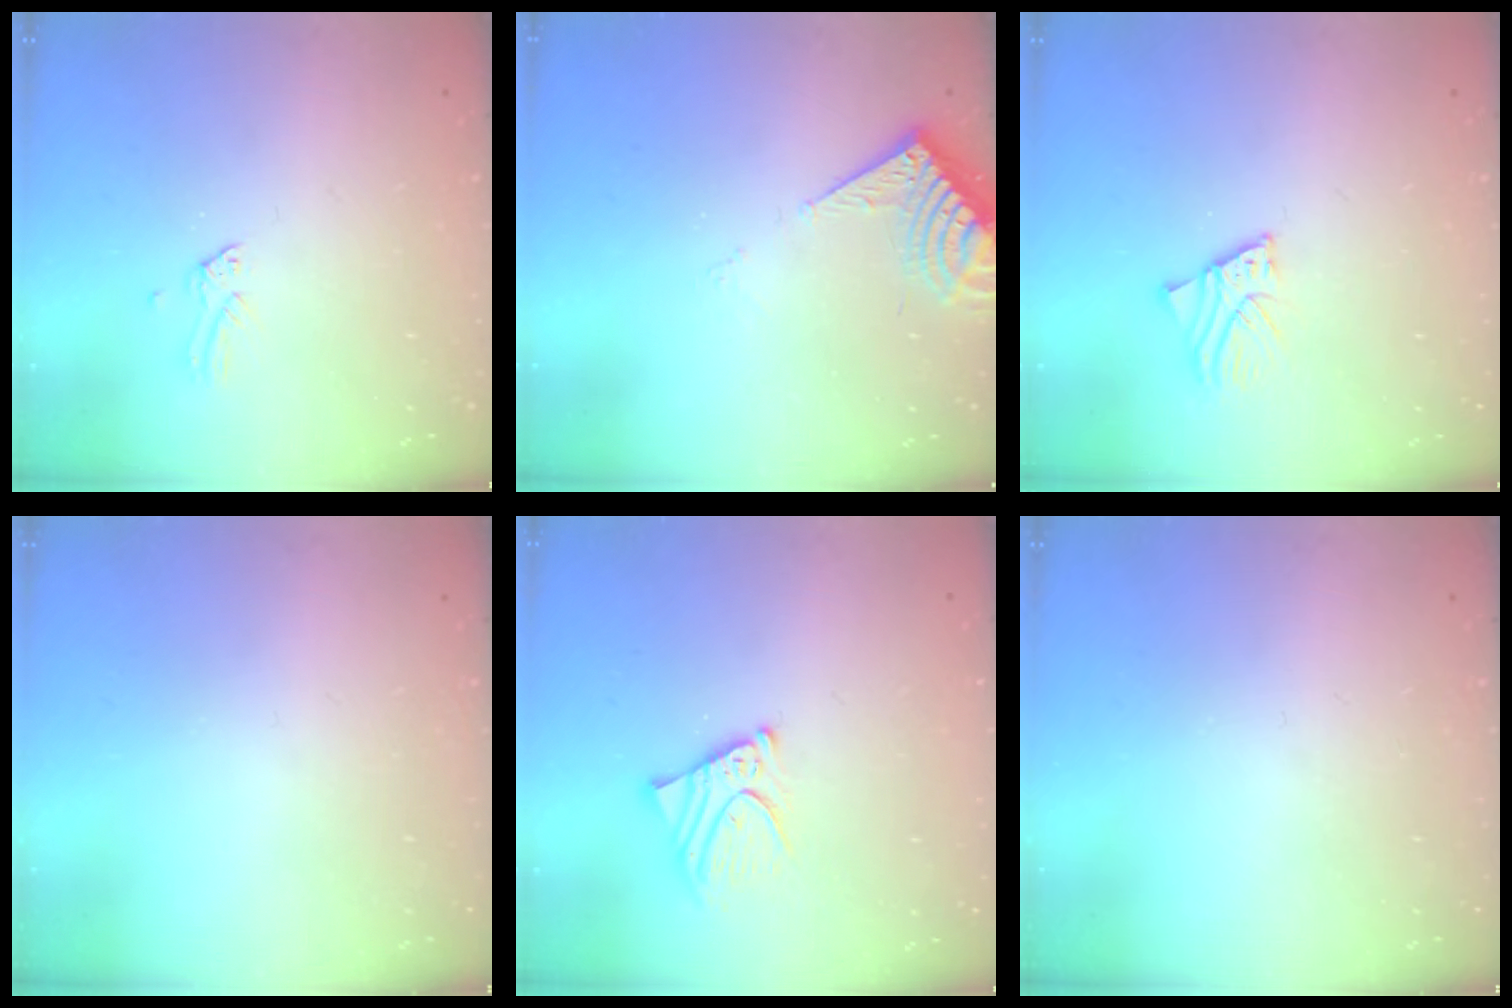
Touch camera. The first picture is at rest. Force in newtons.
{"total": 7.2, "press": 7.1, "slide": 0.9}
{"total": 2.8, "press": 2.7, "slide": 0.3}
{"total": 0.0}
{"total": 6.7, "press": 6.6, "slide": 0.8}
{"total": 0.0}